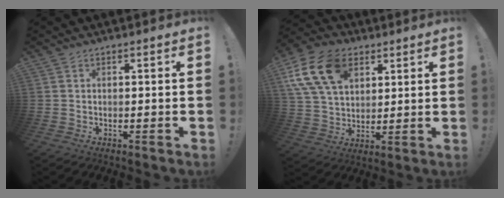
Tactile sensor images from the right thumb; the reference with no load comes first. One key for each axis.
{"total": 17.3, "fx": 7.7, "fy": 11.7, "fz": 10.2, "tx": -0.188, "ty": -0.023, "tz": 0.145}